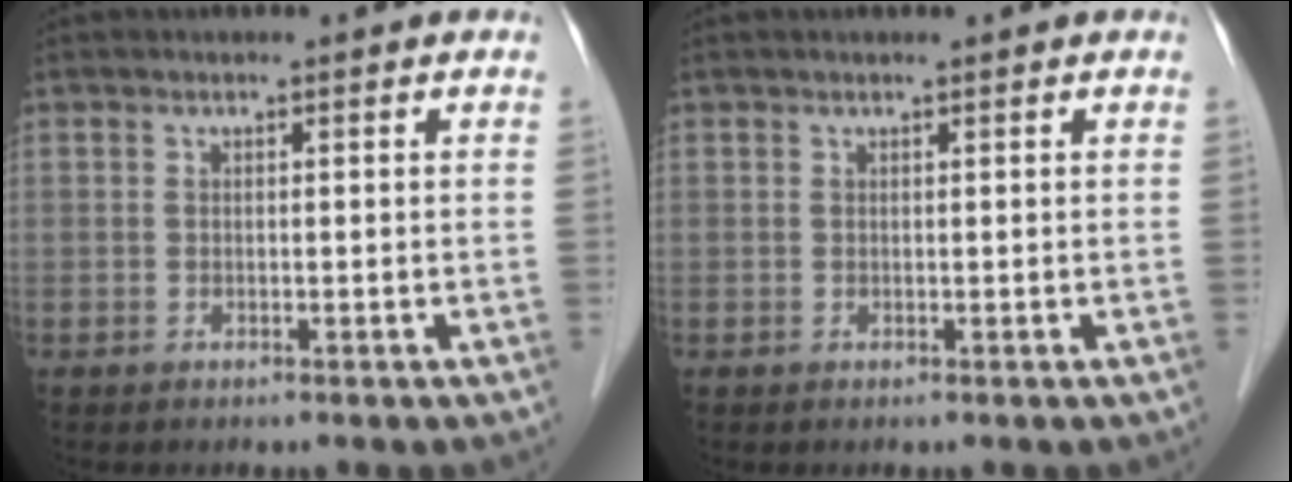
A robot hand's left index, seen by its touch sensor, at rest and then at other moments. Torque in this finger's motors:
{"motor_torque": [0.18, -0.13, 0.03, 0.01]}